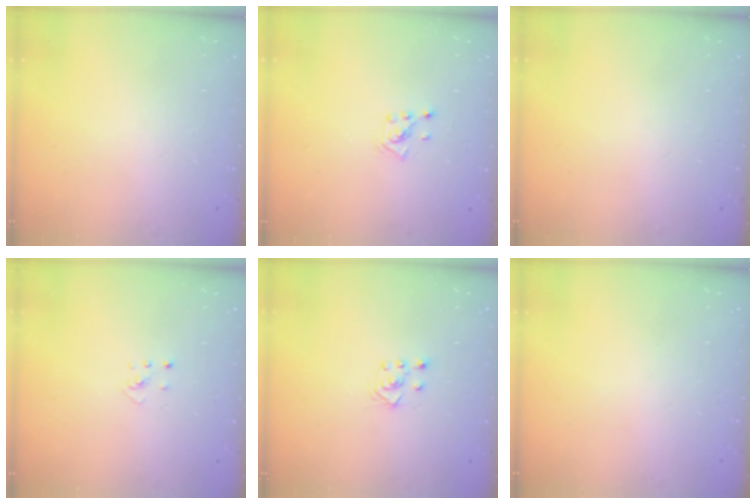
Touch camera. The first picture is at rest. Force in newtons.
{"total": 2.6, "press": 2.6, "slide": 0.5}
{"total": 0.0}
{"total": 2.0, "press": 2.0, "slide": 0.3}
{"total": 3.4, "press": 3.4, "slide": 0.3}
{"total": 0.0}